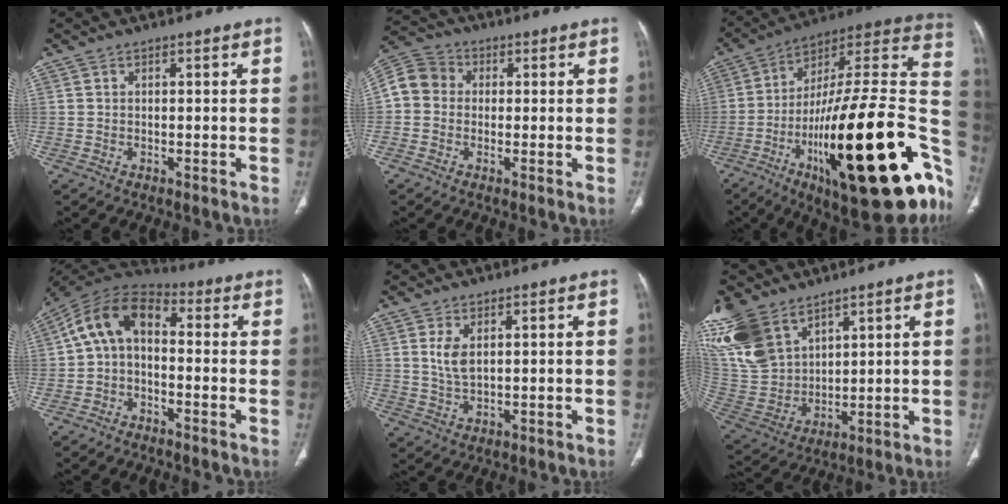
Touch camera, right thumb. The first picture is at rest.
{"total": 7.1, "force": [0.0, 6.2, 3.4], "torque": [-0.052, 0.023, -0.014]}
{"total": 40.9, "force": [-12.5, 12.8, 36.8], "torque": [-0.451, 0.058, -0.191]}
{"total": 10.5, "force": [-0.2, 6.7, 8.1], "torque": [-0.134, 0.040, -0.020]}
{"total": 3.9, "force": [1.4, 1.8, 3.2], "torque": [-0.063, -0.008, 0.036]}
{"total": 21.2, "force": [13.2, 12.5, 10.8], "torque": [-0.255, -0.018, 0.275]}